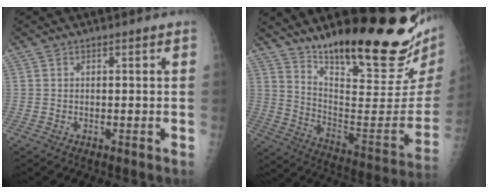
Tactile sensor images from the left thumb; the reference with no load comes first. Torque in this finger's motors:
{"motor_torque": [0.76, 0.64, 1.42, -1.35, 0.13]}